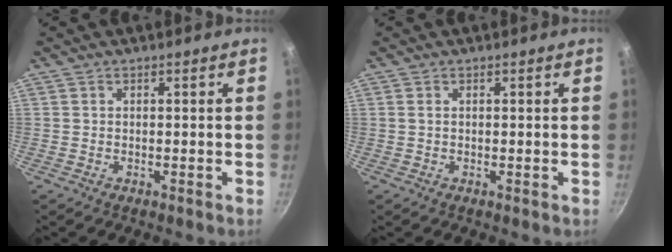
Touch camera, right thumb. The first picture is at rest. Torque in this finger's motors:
{"motor_torque": [0.07, -0.58, 0.18, 0.18, 0.05]}